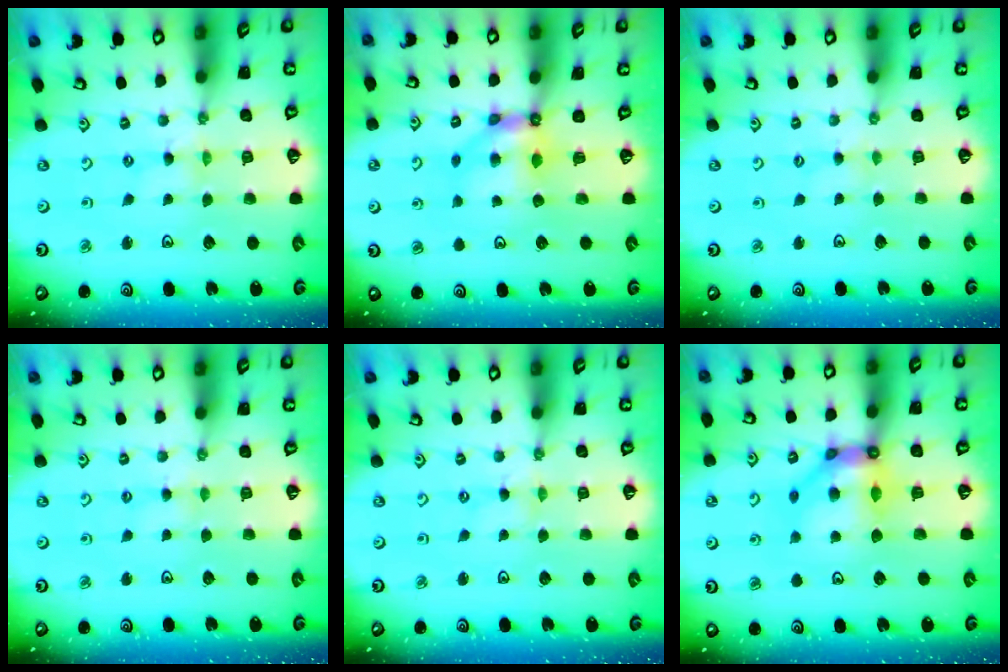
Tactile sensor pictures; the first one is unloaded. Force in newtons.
{"total": 6.5, "press": 6.5, "slide": 0.5}
{"total": 1.5, "press": 1.4, "slide": 0.3}
{"total": 3.1, "press": 3.1, "slide": 0.4}
{"total": 0.8, "press": 0.8, "slide": 0.2}
{"total": 11.1, "press": 10.9, "slide": 1.8}